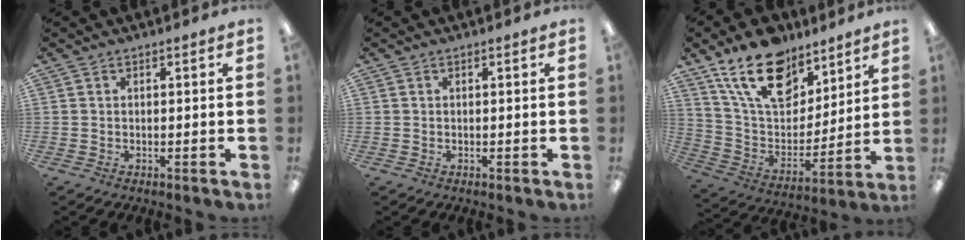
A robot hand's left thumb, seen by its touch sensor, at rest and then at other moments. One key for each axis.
{"total": 0.0}
{"total": 19.2, "fx": 13.4, "fy": 10.2, "fz": 9.2, "tx": -0.179, "ty": -0.068, "tz": 0.245}